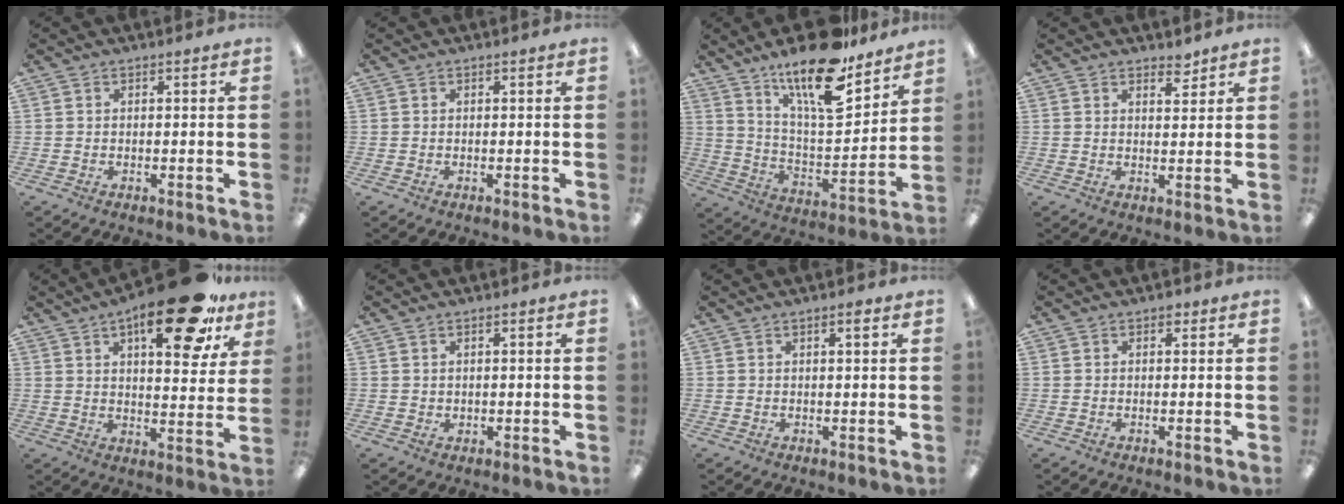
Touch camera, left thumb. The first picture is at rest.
{"total": 0.0}
{"total": 19.0, "force": [14.3, 5.8, 11.1], "torque": [-0.195, -0.089, 0.241]}
{"total": 3.1, "force": [2.8, 1.1, 0.9], "torque": [0.003, -0.019, 0.046]}
{"total": 20.1, "force": [12.0, 7.4, 14.3], "torque": [-0.201, -0.055, 0.186]}
{"total": 0.9, "force": [0.5, 0.8, 0.1], "torque": [-0.003, 0.004, 0.008]}
{"total": 1.8, "force": [1.0, 0.2, 1.4], "torque": [-0.023, -0.002, 0.015]}
{"total": 1.0, "force": [0.6, 0.6, 0.5], "torque": [-0.003, 0.000, 0.010]}